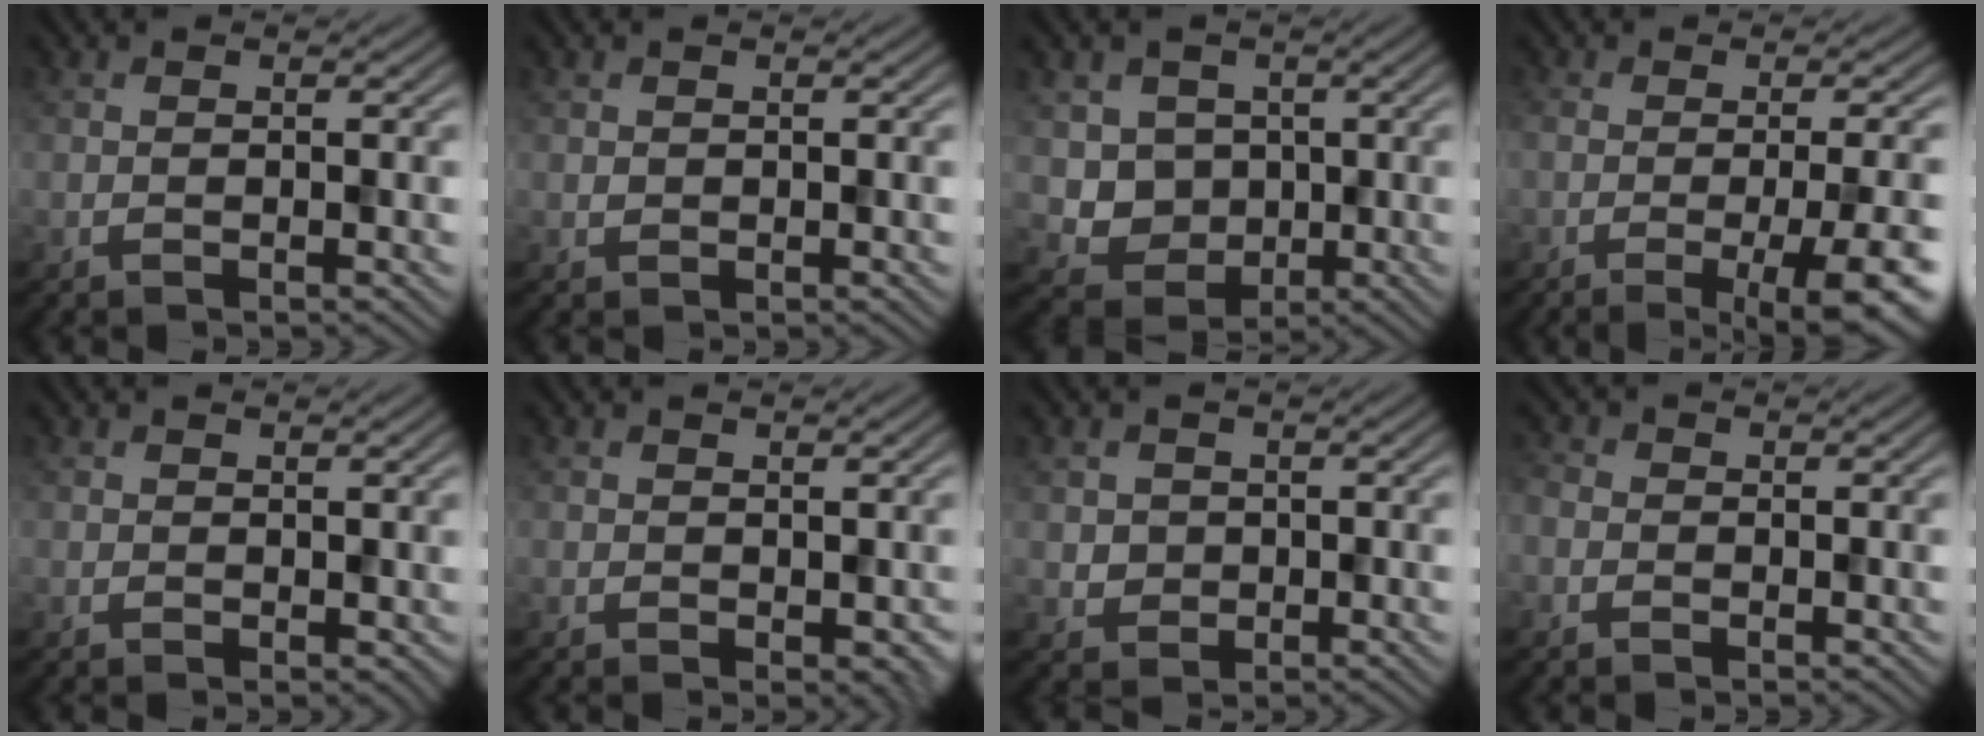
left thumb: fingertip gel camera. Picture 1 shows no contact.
{"total": 0.6, "force": [0.2, 0.5, 0.1], "torque": [-0.004, -0.004, 0.001]}
{"total": 5.0, "force": [0.6, 4.7, 1.5], "torque": [-0.040, -0.014, 0.002]}
{"total": 9.2, "force": [-3.7, 2.2, 8.1], "torque": [-0.109, -0.002, -0.051]}
{"total": 0.6, "force": [0.4, 0.5, 0.1], "torque": [-0.003, -0.006, 0.006]}
{"total": 1.5, "force": [-0.1, 1.0, 1.1], "torque": [-0.019, -0.010, 0.005]}
{"total": 2.1, "force": [0.3, 2.1, 0.3], "torque": [-0.014, -0.008, 0.002]}
{"total": 2.0, "force": [-0.8, 1.8, 0.4], "torque": [-0.016, -0.001, -0.025]}